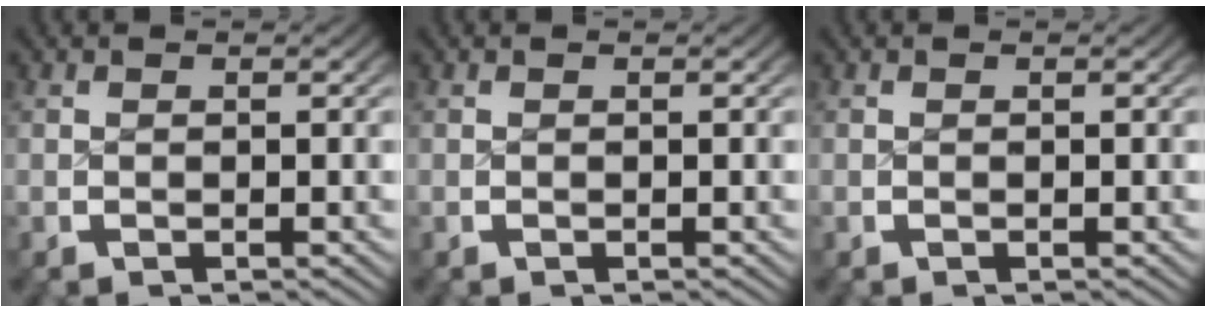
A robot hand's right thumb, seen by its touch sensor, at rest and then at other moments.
{"total": 0.0}
{"total": 0.0}